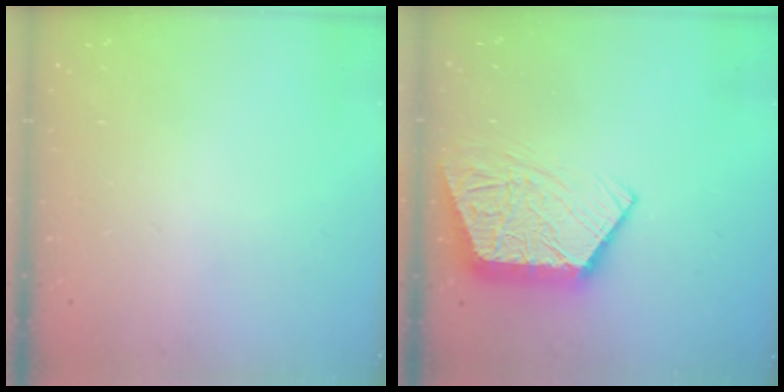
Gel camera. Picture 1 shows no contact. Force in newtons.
{"total": 14.3, "press": 14.2, "slide": 1.2}